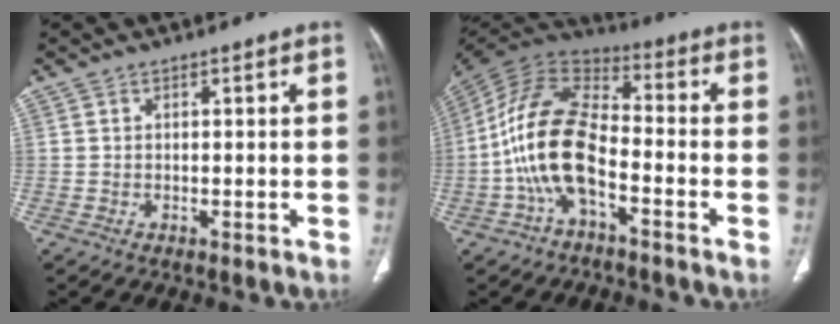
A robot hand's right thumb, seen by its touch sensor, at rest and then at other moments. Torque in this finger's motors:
{"motor_torque": [1.84, 3.02, 2.01, -0.75, 0.71]}